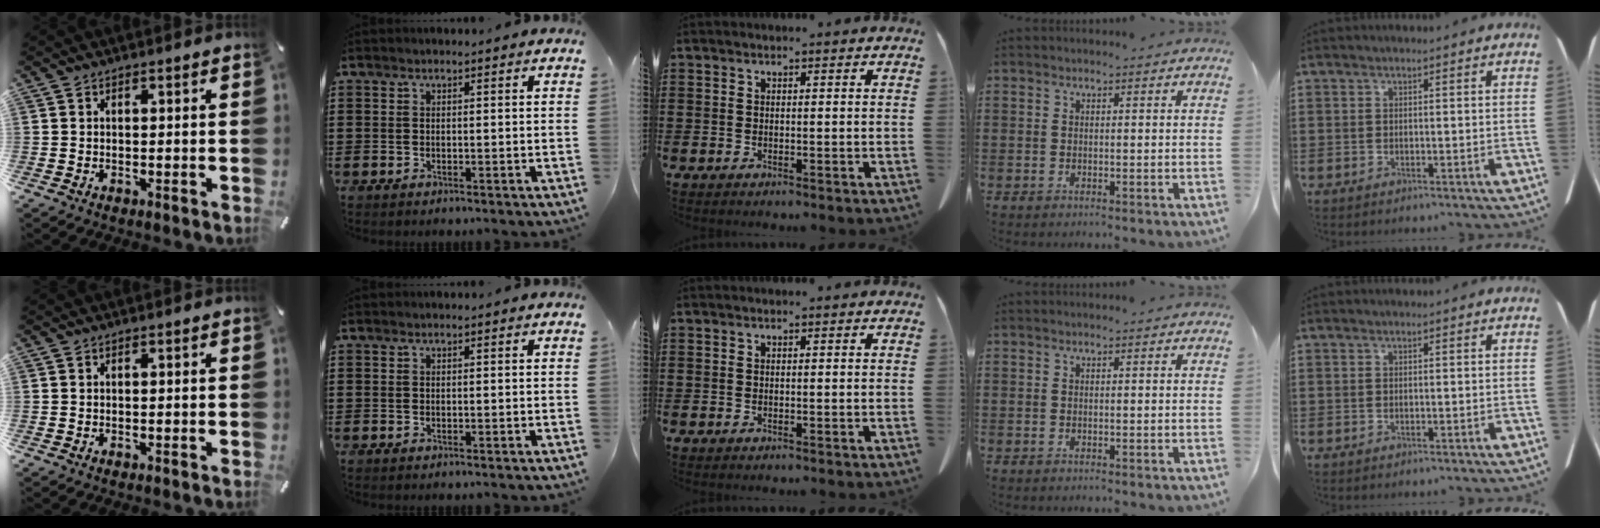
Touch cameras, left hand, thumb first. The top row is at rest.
{}